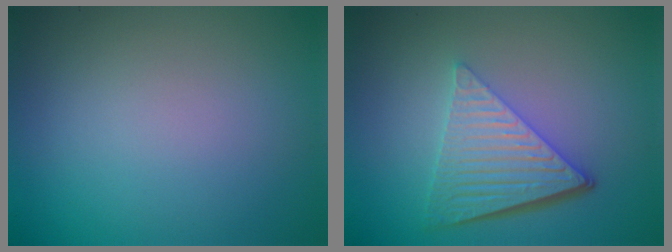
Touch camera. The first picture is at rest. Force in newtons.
{"total": 6.4, "press": 4.3, "slide": 4.7}